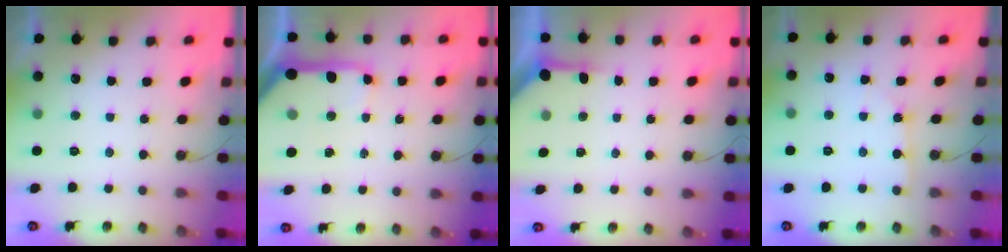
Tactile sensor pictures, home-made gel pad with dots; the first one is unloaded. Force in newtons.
{"total": 16.4, "press": 16.3, "slide": 1.9}
{"total": 3.7, "press": 3.7, "slide": 0.2}
{"total": 2.5, "press": 2.5, "slide": 0.3}